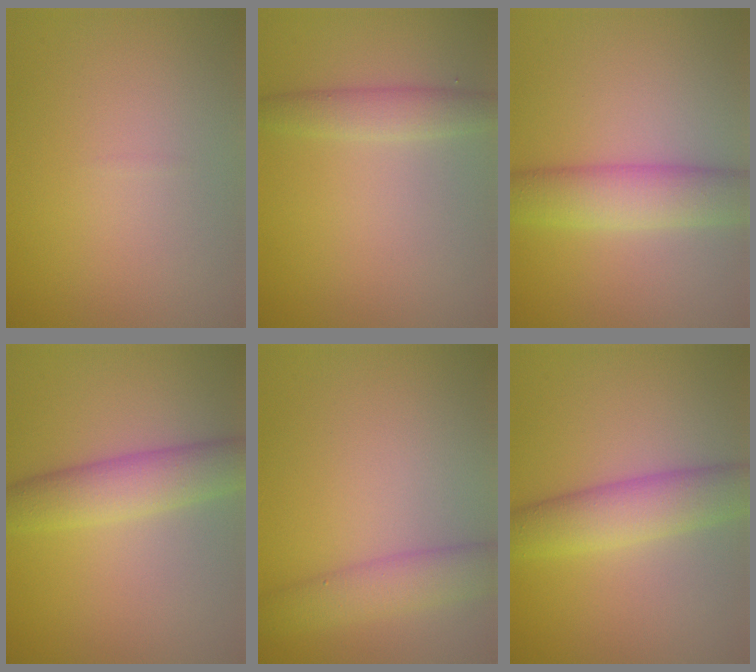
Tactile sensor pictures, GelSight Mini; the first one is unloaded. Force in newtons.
{"total": 2.4, "press": 2.4, "slide": 0.1}
{"total": 5.0, "press": 5.0, "slide": 0.2}
{"total": 4.6, "press": 4.6, "slide": 0.1}
{"total": 3.7, "press": 3.7, "slide": 0.2}
{"total": 4.9, "press": 4.9, "slide": 0.1}